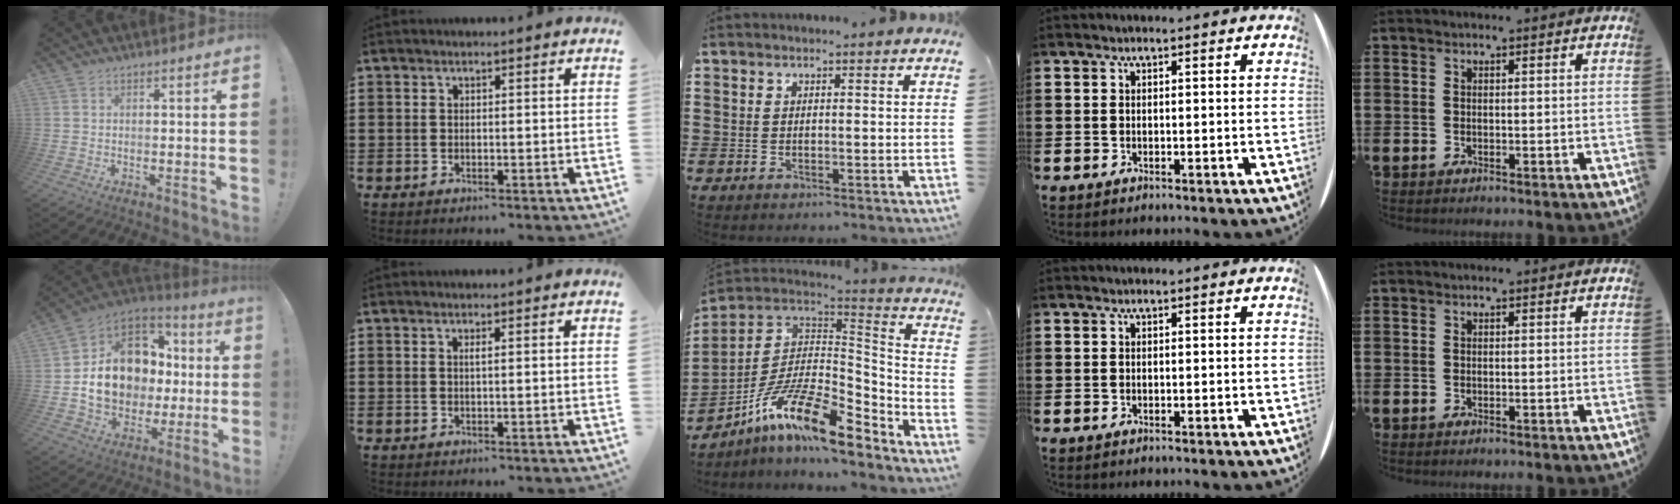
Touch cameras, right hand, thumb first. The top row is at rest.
{"thumb": {"total": 17.4, "force": [-0.1, 14.1, 10.2], "torque": [-0.164, 0.009, 0.026]}, "index": {"total": 0.6, "force": [0.1, -0.1, 0.6], "torque": [-0.012, -0.003, 0.002]}, "middle": {"total": 14.3, "force": [-9.0, 3.8, 10.5], "torque": [-0.209, 0.007, -0.172]}}